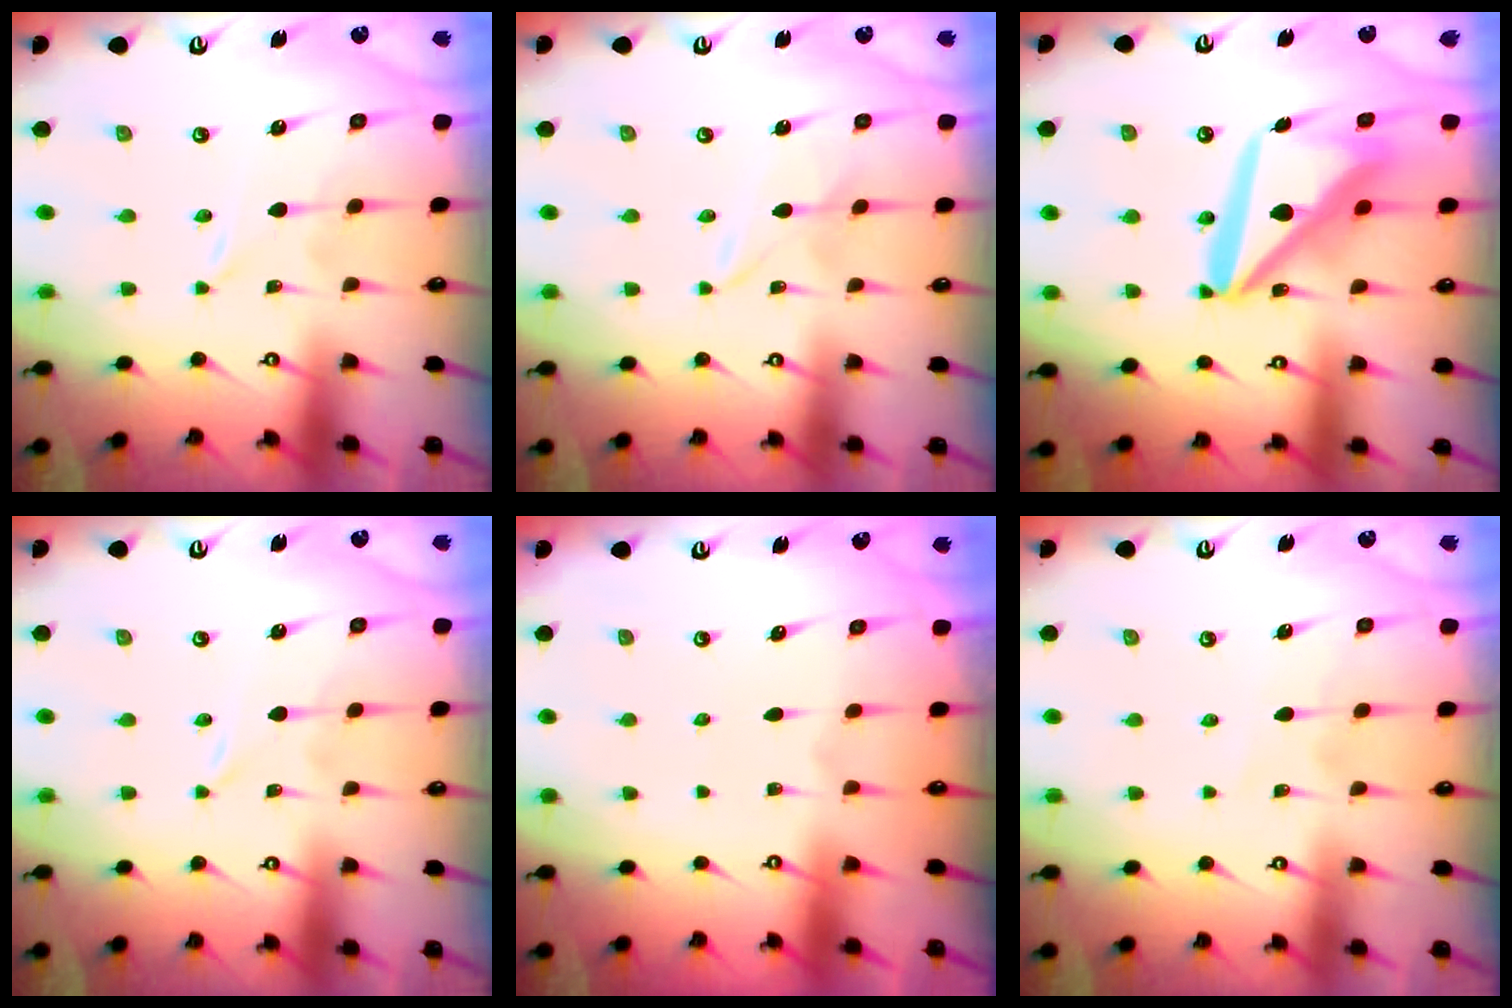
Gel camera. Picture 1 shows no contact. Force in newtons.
{"total": 2.1, "press": 2.0, "slide": 0.2}
{"total": 17.4, "press": 17.3, "slide": 1.9}
{"total": 0.0}
{"total": 0.6, "press": 0.6, "slide": 0.1}
{"total": 3.9, "press": 3.9, "slide": 0.4}